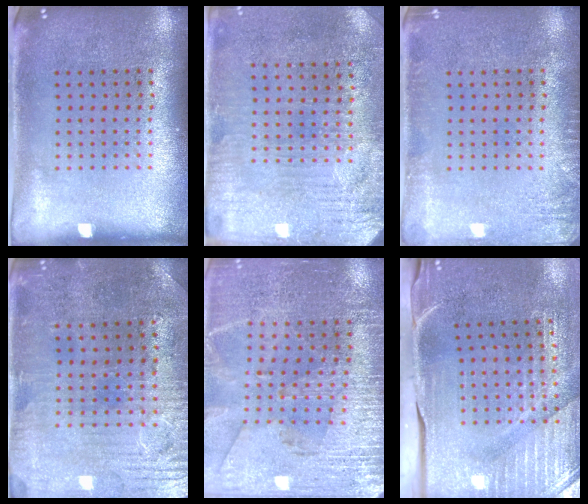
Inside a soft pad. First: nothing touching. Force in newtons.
{"total": 3.2, "press": 2.9, "slide": 1.4}
{"total": 1.6, "press": 1.6, "slide": 0.2}
{"total": 1.3, "press": 1.2, "slide": 0.6}
{"total": 2.9, "press": 2.8, "slide": 0.8}
{"total": 4.5, "press": 3.9, "slide": 2.3}